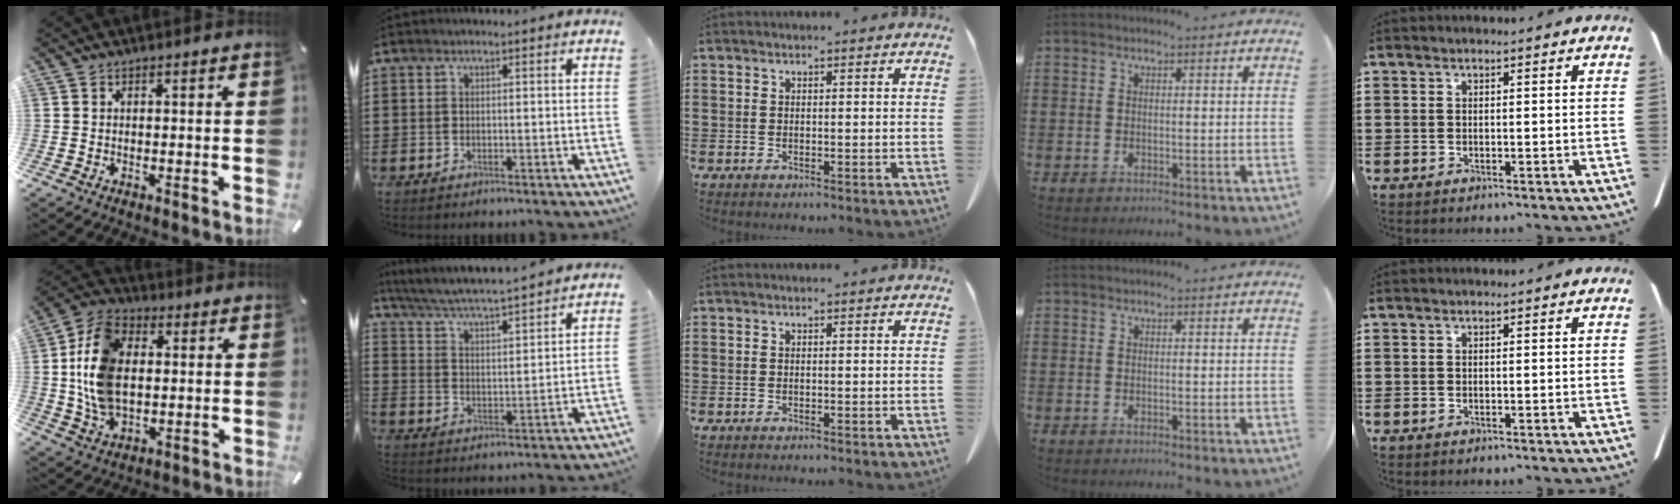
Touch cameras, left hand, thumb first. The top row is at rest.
{"thumb": {"total": 14.9, "force": [0.9, 10.6, 10.4], "torque": [-0.237, 0.007, 0.016]}, "index": {"total": 4.5, "force": [4.3, -0.6, 1.4], "torque": [-0.049, -0.037, 0.066]}}